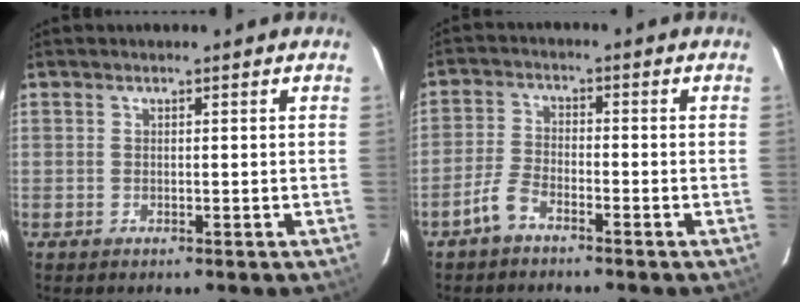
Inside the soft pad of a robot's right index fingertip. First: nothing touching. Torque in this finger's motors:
{"motor_torque": [0.36, -0.47, 0.09, 0.06]}